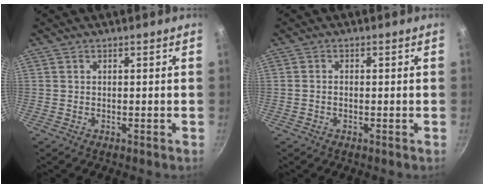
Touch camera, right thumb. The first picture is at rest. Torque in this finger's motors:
{"motor_torque": [-0.47, -0.12, -0.28, -0.12, 0.08]}